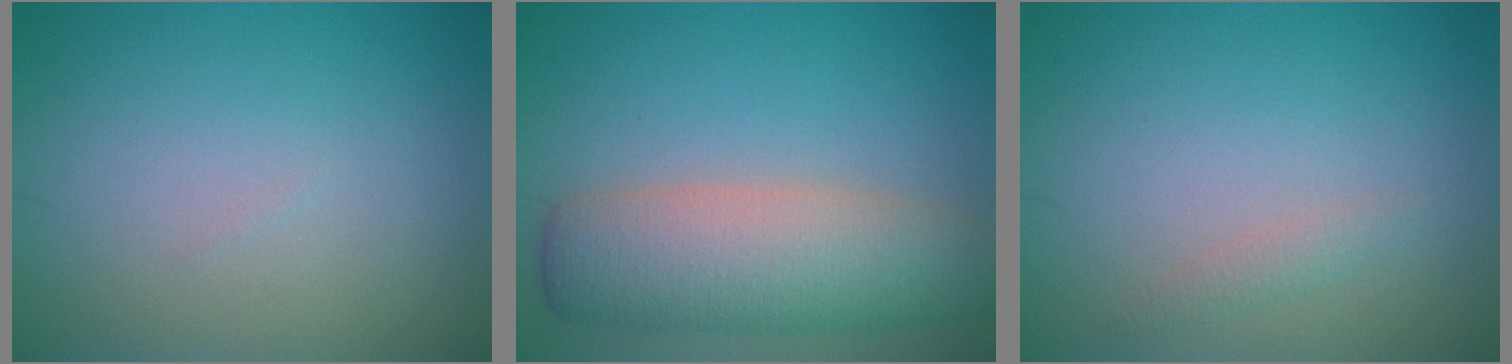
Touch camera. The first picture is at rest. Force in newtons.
{"total": 8.1, "press": 8.1, "slide": 0.4}
{"total": 1.0, "press": 1.0, "slide": 0.0}